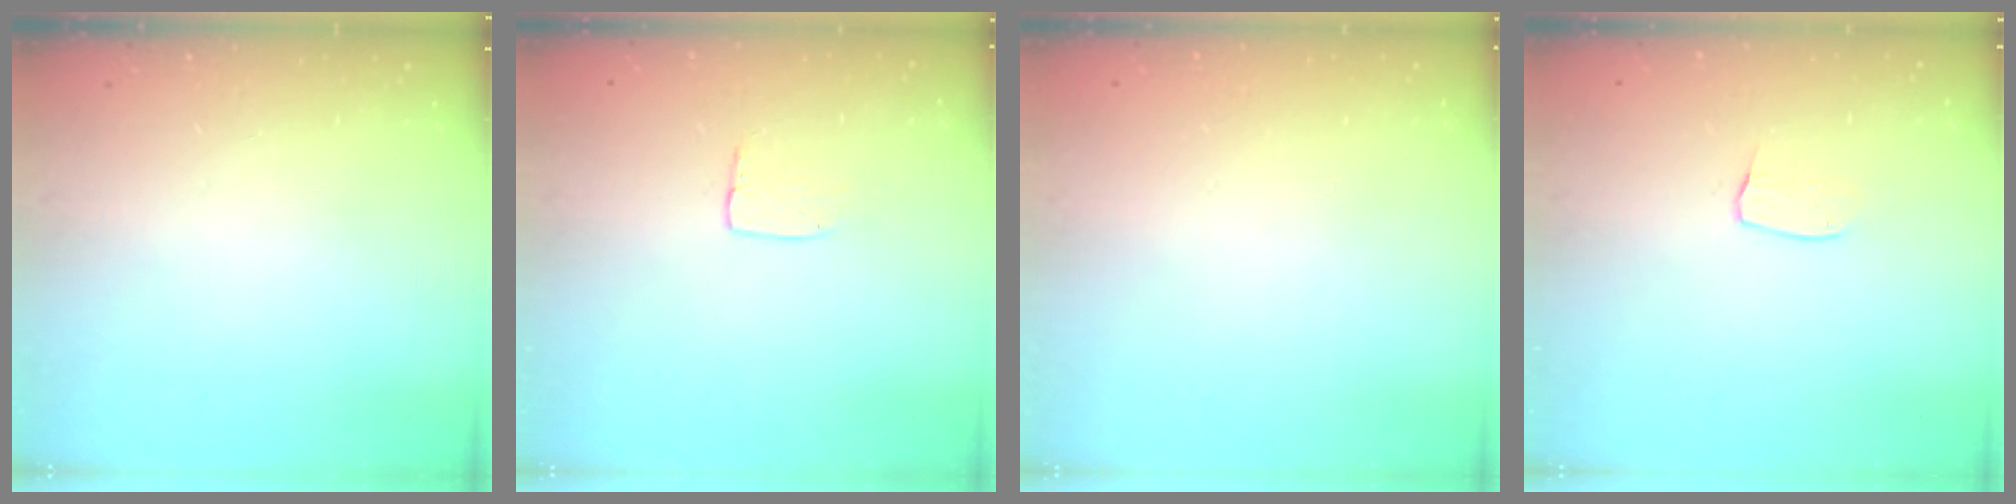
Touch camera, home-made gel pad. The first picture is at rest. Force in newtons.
{"total": 5.6, "press": 5.6, "slide": 0.2}
{"total": 0.0}
{"total": 5.6, "press": 5.6, "slide": 0.3}